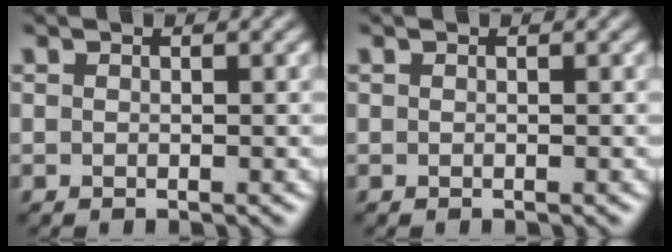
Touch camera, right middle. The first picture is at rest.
{"total": 0.0}